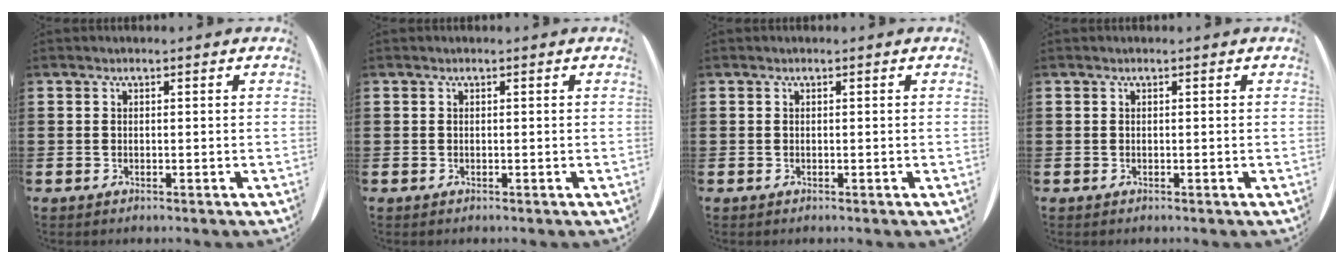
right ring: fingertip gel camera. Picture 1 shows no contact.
{"total": 0.0}
{"total": 0.0}
{"total": 0.0}